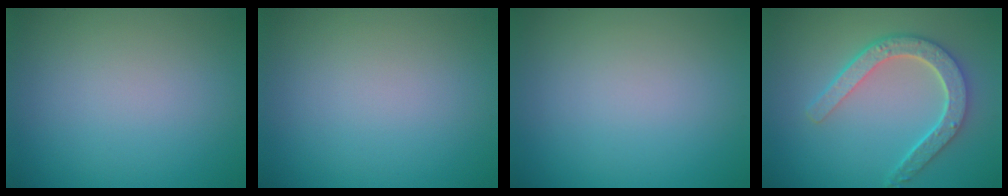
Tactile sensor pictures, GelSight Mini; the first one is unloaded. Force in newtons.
{"total": 0.0}
{"total": 0.0}
{"total": 5.1, "press": 4.0, "slide": 3.2}